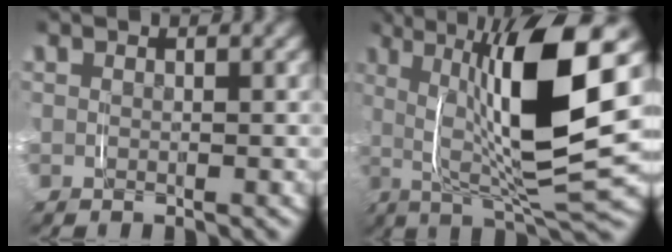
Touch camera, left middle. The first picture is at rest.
{"total": 13.5, "force": [2.1, 3.7, 12.8], "torque": [-0.202, 0.017, 0.025]}